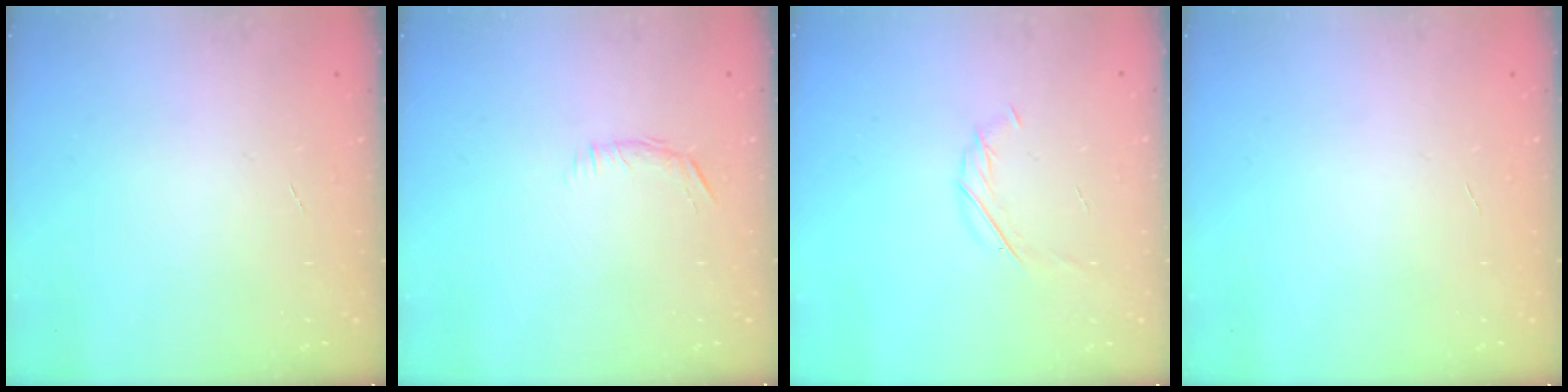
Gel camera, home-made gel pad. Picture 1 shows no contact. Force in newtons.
{"total": 6.2, "press": 5.9, "slide": 1.9}
{"total": 4.0, "press": 3.9, "slide": 1.0}
{"total": 0.0}